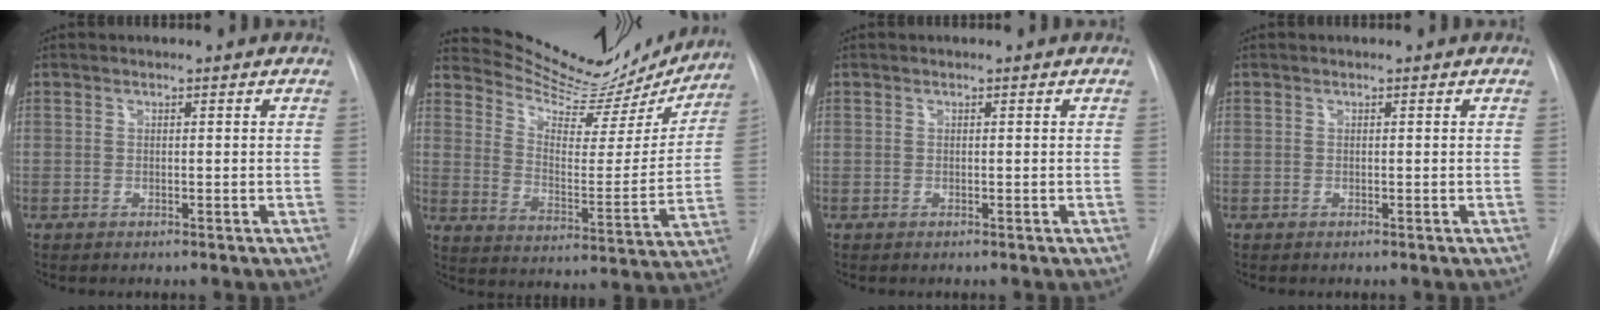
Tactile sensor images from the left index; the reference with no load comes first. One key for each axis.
{"total": 20.2, "fx": 19.1, "fy": 4.4, "fz": 4.9, "tx": -0.072, "ty": -0.041, "tz": 0.260}
{"total": 0.0}
{"total": 0.0}